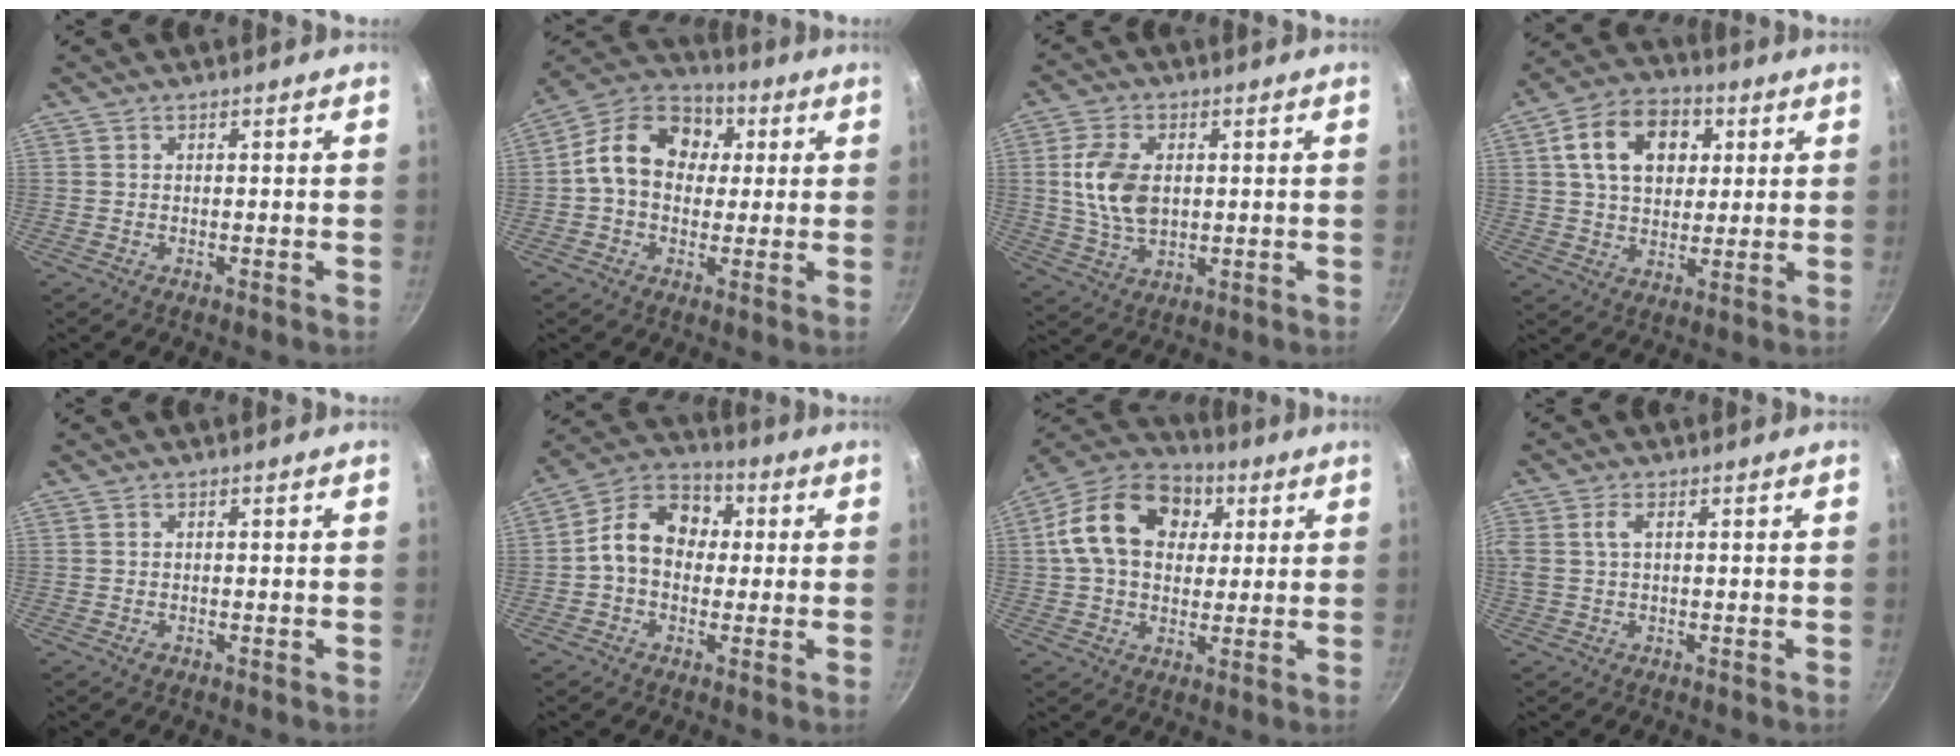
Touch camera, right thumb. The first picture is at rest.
{"total": 14.7, "force": [2.3, 11.4, 9.0], "torque": [-0.119, 0.025, 0.017]}
{"total": 10.3, "force": [1.3, 6.5, 7.9], "torque": [-0.142, -0.005, 0.025]}
{"total": 14.3, "force": [4.1, 10.1, 9.3], "torque": [-0.129, 0.009, 0.058]}
{"total": 0.7, "force": [-0.3, 0.5, 0.3], "torque": [-0.004, 0.000, -0.006]}
{"total": 11.8, "force": [0.6, 9.2, 7.4], "torque": [-0.086, 0.031, -0.014]}
{"total": 18.0, "force": [4.5, 13.1, 11.6], "torque": [-0.180, 0.018, 0.061]}
{"total": 4.3, "force": [0.9, 2.3, 3.5], "torque": [-0.073, 0.008, 0.018]}